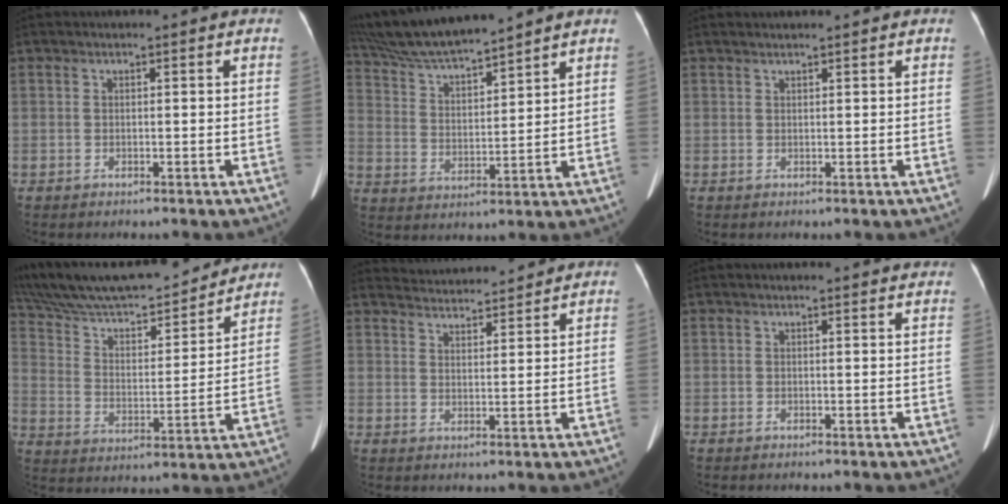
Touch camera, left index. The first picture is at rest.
{"total": 12.6, "force": [11.6, 0.1, 4.9], "torque": [-0.099, 0.016, 0.222]}
{"total": 1.8, "force": [1.7, 0.0, 0.6], "torque": [-0.007, 0.019, 0.033]}
{"total": 24.4, "force": [21.9, 4.4, 9.9], "torque": [-0.185, 0.016, 0.340]}
{"total": 7.9, "force": [7.8, 0.6, 0.9], "torque": [-0.025, 0.021, 0.121]}
{"total": 5.6, "force": [5.3, 0.4, 1.6], "torque": [-0.016, 0.020, 0.050]}